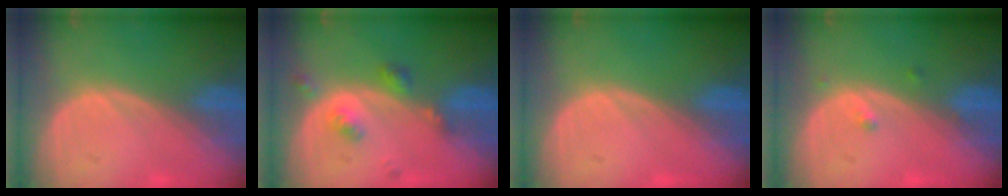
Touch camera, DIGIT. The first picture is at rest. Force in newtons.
{"total": 4.5, "press": 4.0, "slide": 1.9}
{"total": 0.0}
{"total": 1.3, "press": 1.1, "slide": 0.7}